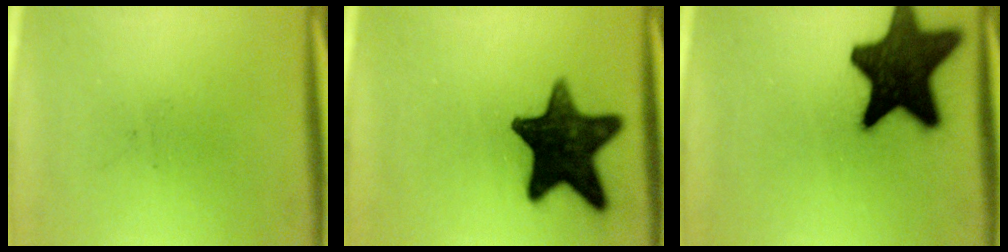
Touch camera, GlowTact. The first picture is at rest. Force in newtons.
{"total": 16.0}
{"total": 18.2}